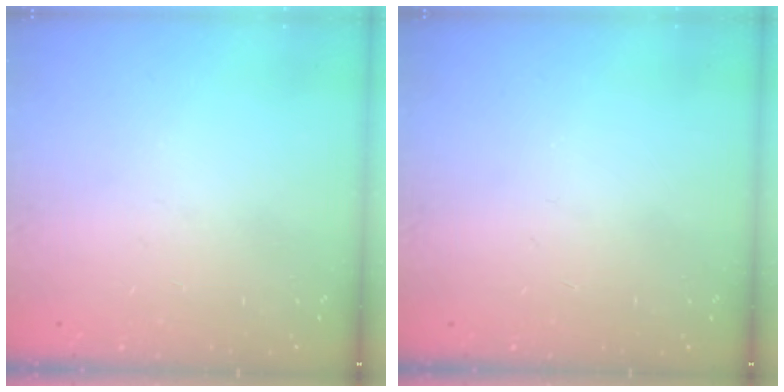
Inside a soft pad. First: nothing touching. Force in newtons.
{"total": 0.0}